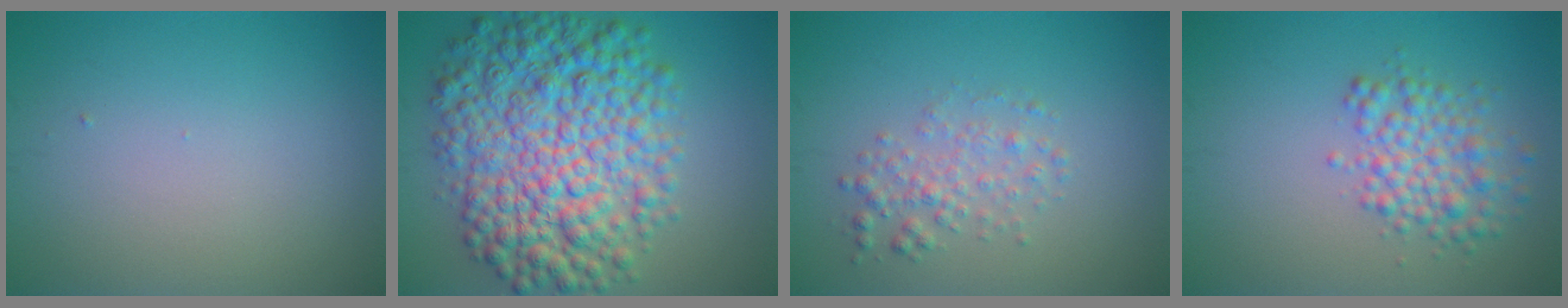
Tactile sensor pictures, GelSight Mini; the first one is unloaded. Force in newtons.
{"total": 11.3, "press": 11.3, "slide": 0.1}
{"total": 2.2, "press": 2.2, "slide": 0.0}
{"total": 3.8, "press": 3.8, "slide": 0.1}